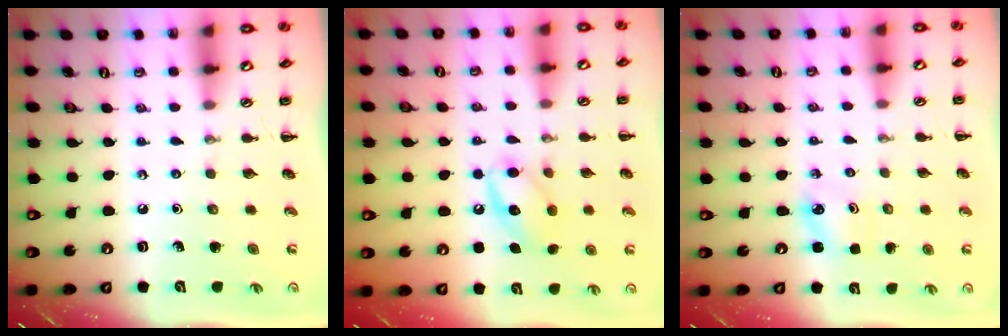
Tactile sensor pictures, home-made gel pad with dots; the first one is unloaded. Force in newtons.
{"total": 11.9, "press": 11.8, "slide": 1.0}
{"total": 2.2, "press": 2.2, "slide": 0.3}